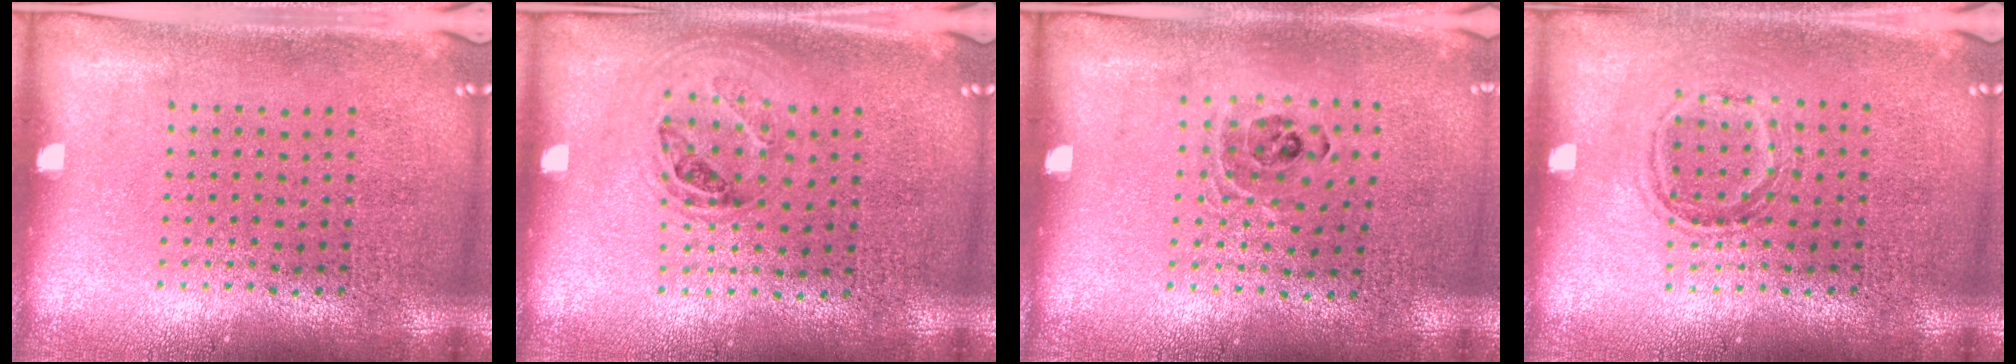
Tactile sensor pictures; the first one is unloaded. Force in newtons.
{"total": 1.0, "press": 0.9, "slide": 0.4}
{"total": 0.8, "press": 0.8, "slide": 0.2}
{"total": 1.2, "press": 1.1, "slide": 0.6}